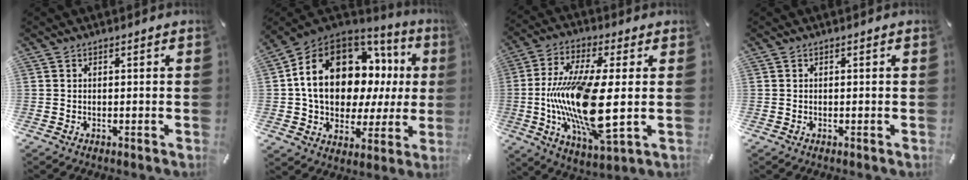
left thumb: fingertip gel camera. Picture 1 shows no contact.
{"total": 18.8, "force": [5.4, 13.1, 12.4], "torque": [-0.220, -0.033, 0.095]}
{"total": 19.8, "force": [-0.5, 6.0, 18.8], "torque": [-0.404, -0.030, -0.008]}
{"total": 0.0}